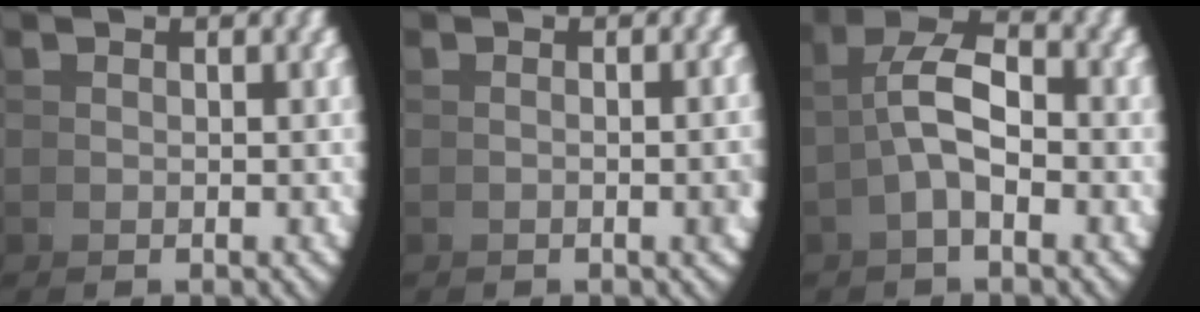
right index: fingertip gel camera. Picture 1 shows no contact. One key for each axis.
{"total": 2.3, "fx": -0.3, "fy": 0.6, "fz": 2.2, "tx": -0.019, "ty": 0.013, "tz": -0.012}
{"total": 4.7, "fx": 1.2, "fy": 2.2, "fz": 4.1, "tx": -0.069, "ty": 0.001, "tz": 0.015}